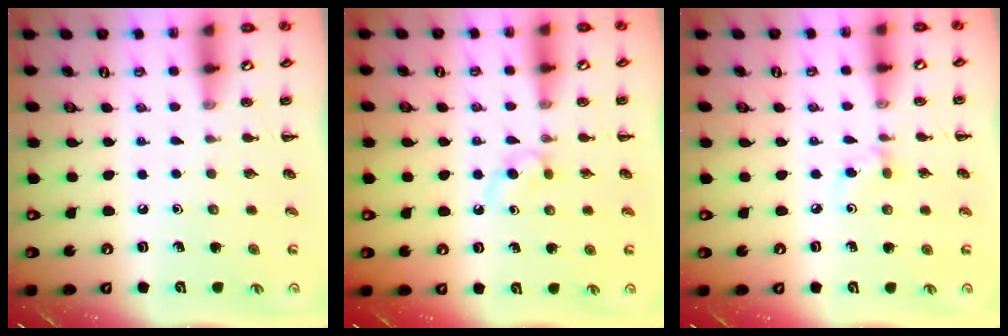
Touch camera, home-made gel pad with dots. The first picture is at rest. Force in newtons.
{"total": 2.7, "press": 2.5, "slide": 1.2}
{"total": 5.1, "press": 4.8, "slide": 1.7}